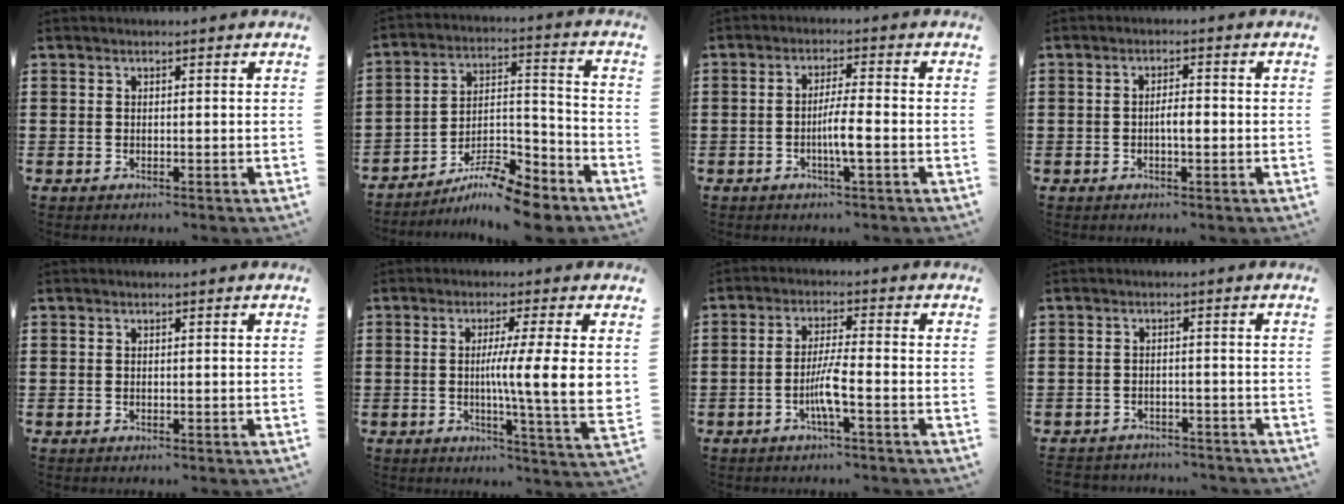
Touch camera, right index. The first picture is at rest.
{"total": 10.1, "force": [-8.6, 2.2, 4.7], "torque": [-0.074, 0.029, -0.165]}
{"total": 4.3, "force": [-1.3, 0.1, 4.1], "torque": [-0.080, -0.007, -0.028]}
{"total": 2.5, "force": [-0.6, 0.7, 2.3], "torque": [-0.041, 0.002, -0.012]}
{"total": 0.0}
{"total": 8.7, "force": [1.0, -0.1, 8.7], "torque": [-0.152, -0.013, 0.011]}
{"total": 4.8, "force": [-1.8, 0.1, 4.4], "torque": [-0.091, -0.010, -0.036]}
{"total": 2.3, "force": [-2.3, 0.3, -0.2], "torque": [-0.004, 0.000, -0.052]}